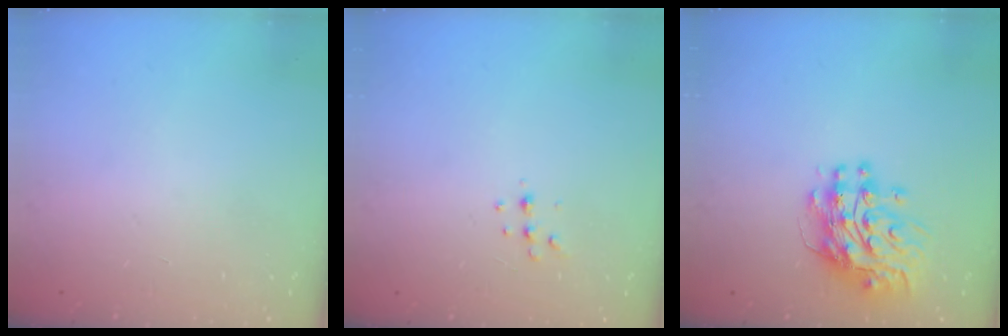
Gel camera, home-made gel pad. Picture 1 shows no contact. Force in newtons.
{"total": 5.6, "press": 5.6, "slide": 0.7}
{"total": 12.5, "press": 12.5, "slide": 1.1}